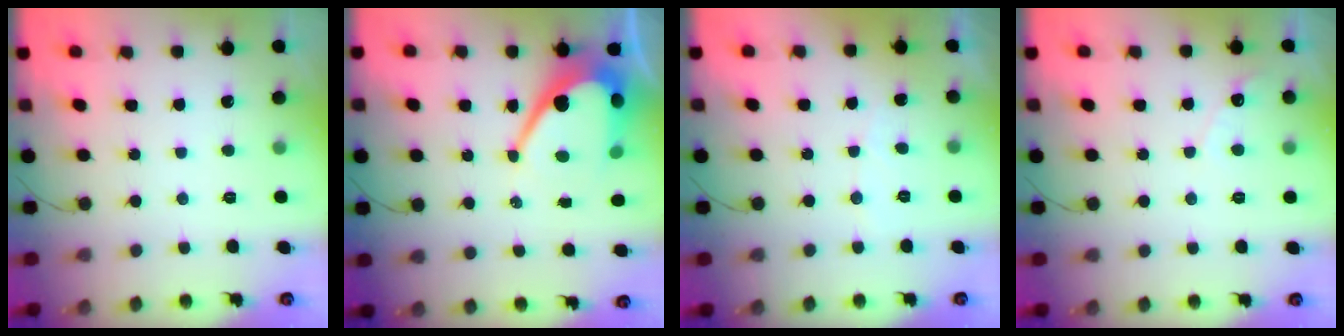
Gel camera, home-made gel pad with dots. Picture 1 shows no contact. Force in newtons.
{"total": 13.0, "press": 13.0, "slide": 1.3}
{"total": 2.8, "press": 2.8, "slide": 0.2}
{"total": 3.1, "press": 3.1, "slide": 0.2}